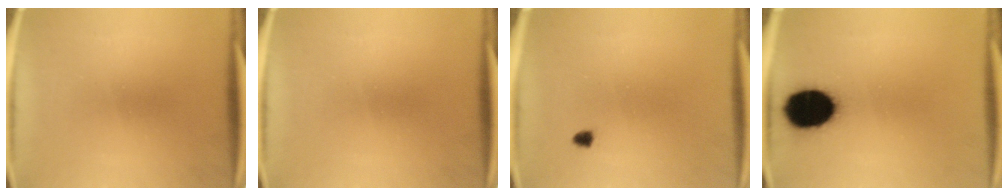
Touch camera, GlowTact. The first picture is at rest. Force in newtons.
{"total": 0.0}
{"total": 1.0}
{"total": 16.1}